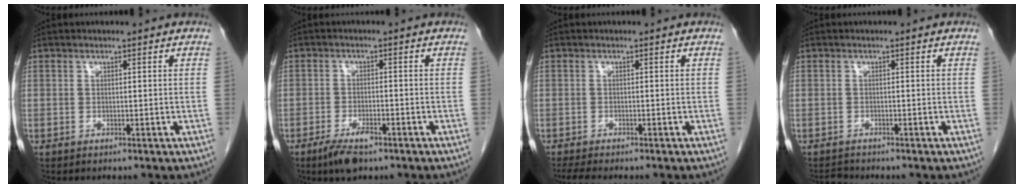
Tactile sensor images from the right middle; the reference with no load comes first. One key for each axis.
{"total": 4.7, "fx": -3.0, "fy": 1.5, "fz": 3.2, "tx": -0.065, "ty": -0.005, "tz": -0.049}
{"total": 4.7, "fx": -4.0, "fy": 0.7, "fz": 2.4, "tx": -0.036, "ty": -0.010, "tz": -0.059}
{"total": 1.3, "fx": -1.3, "fy": 0.2, "fz": -0.1, "tx": -0.006, "ty": -0.008, "tz": -0.019}